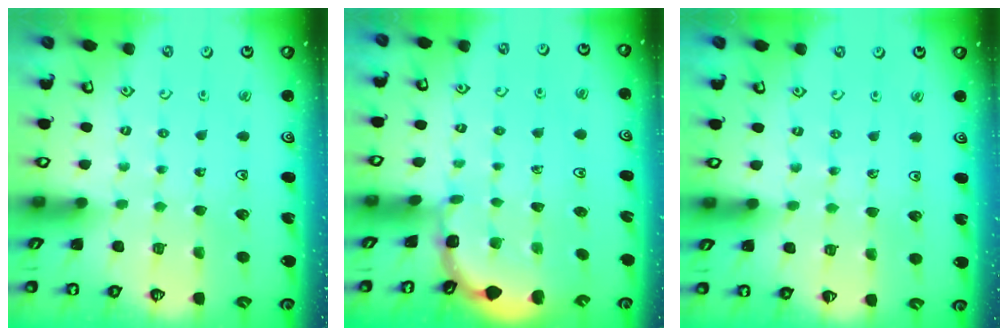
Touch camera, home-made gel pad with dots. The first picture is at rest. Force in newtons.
{"total": 1.7, "press": 1.7, "slide": 0.2}
{"total": 2.7, "press": 2.7, "slide": 0.2}